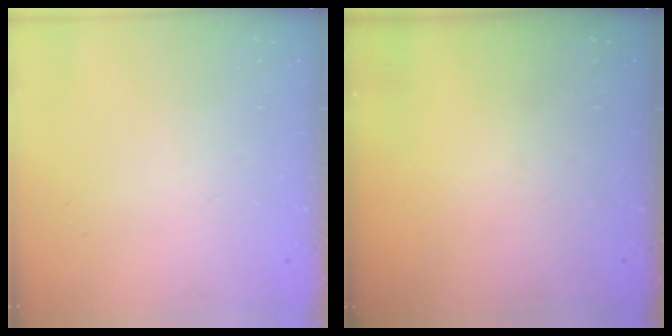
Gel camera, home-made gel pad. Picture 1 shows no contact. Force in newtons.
{"total": 0.0}